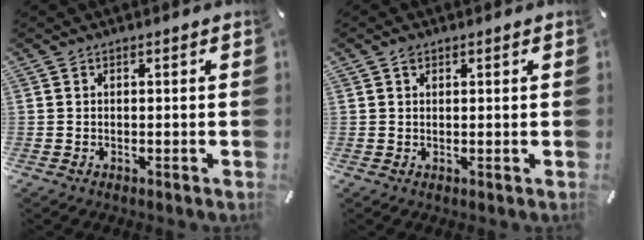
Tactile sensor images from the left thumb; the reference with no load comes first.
{"total": 1.2, "force": [0.7, 0.7, 0.6], "torque": [-0.013, 0.002, 0.013]}